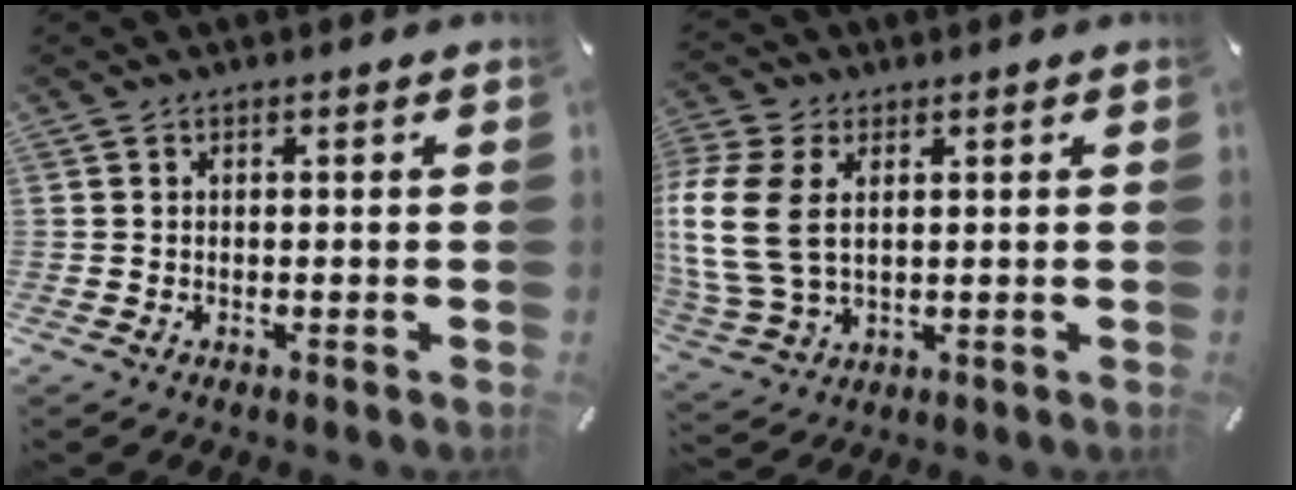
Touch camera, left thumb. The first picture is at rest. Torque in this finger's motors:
{"motor_torque": [1.28, 1.28, 2.27, -0.29, 1.05]}